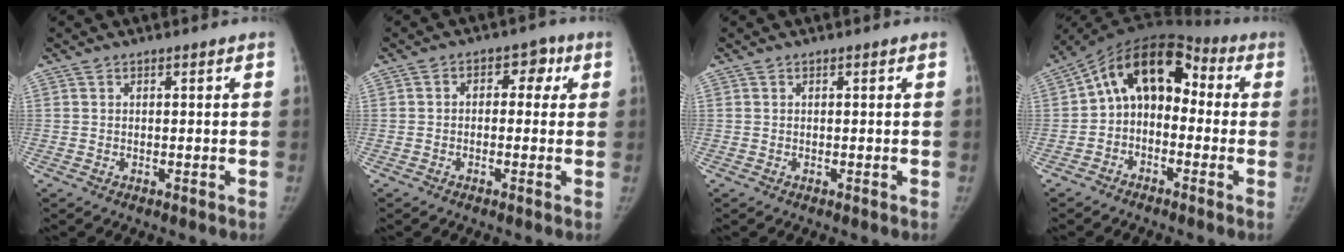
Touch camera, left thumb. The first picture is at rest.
{"total": 4.5, "force": [0.5, 3.4, 2.9], "torque": [-0.003, 0.015, -0.004]}
{"total": 0.0}
{"total": 12.4, "force": [-0.2, 8.8, 8.7], "torque": [-0.105, 0.057, -0.023]}